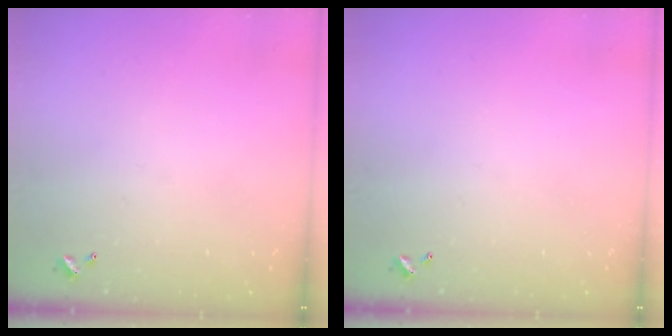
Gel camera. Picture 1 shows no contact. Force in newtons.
{"total": 0.0}